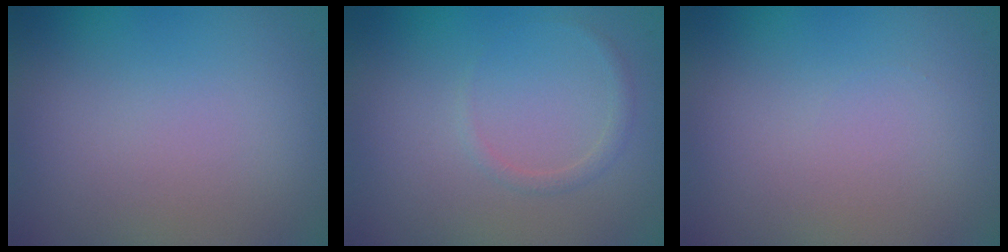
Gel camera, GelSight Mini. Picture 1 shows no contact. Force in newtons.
{"total": 0.9, "press": 0.9, "slide": 0.1}
{"total": 0.0}